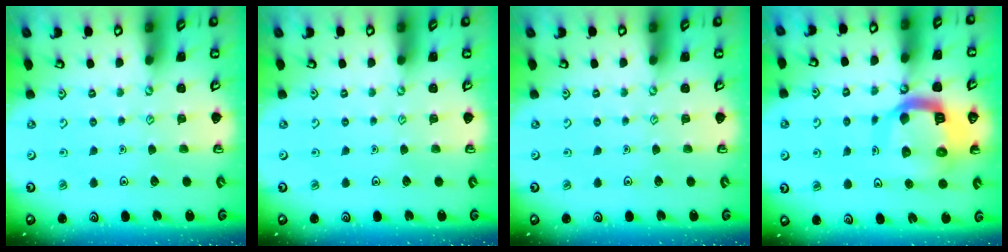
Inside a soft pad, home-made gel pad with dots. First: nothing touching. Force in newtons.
{"total": 0.0}
{"total": 0.0}
{"total": 14.7, "press": 14.6, "slide": 1.8}